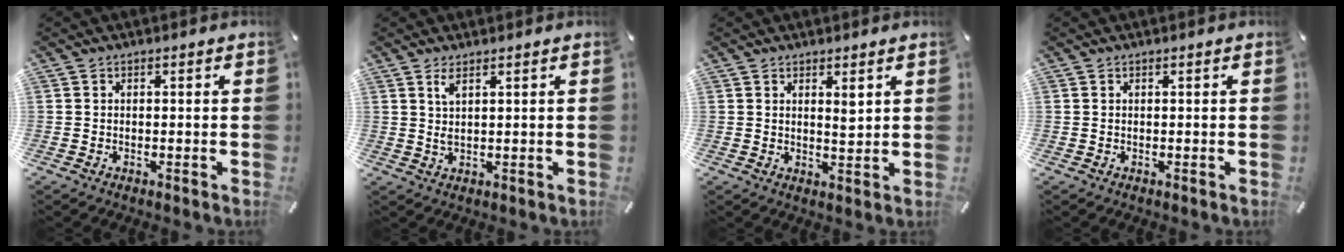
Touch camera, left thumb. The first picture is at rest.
{"total": 3.7, "force": [1.9, 1.0, 3.0], "torque": [-0.071, 0.000, 0.031]}
{"total": 3.2, "force": [1.9, 1.1, 2.3], "torque": [-0.033, -0.010, 0.029]}
{"total": 0.0}